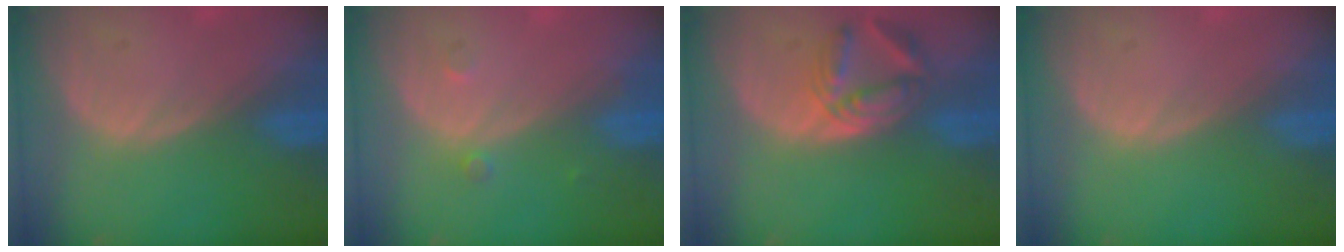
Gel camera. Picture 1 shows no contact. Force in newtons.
{"total": 1.3, "press": 1.3, "slide": 0.1}
{"total": 5.6, "press": 5.6, "slide": 0.8}
{"total": 0.0}